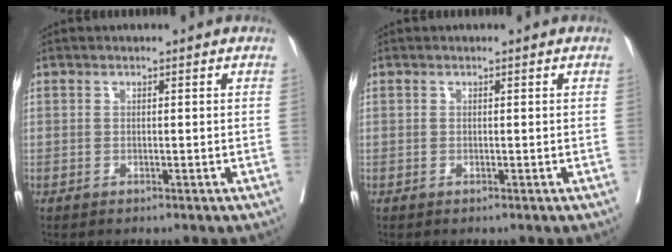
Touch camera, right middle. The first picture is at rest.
{"total": 0.0}